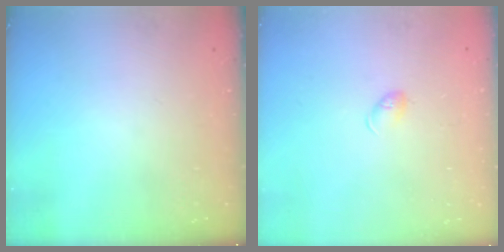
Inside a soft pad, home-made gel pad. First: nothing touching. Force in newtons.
{"total": 4.1, "press": 4.0, "slide": 0.7}